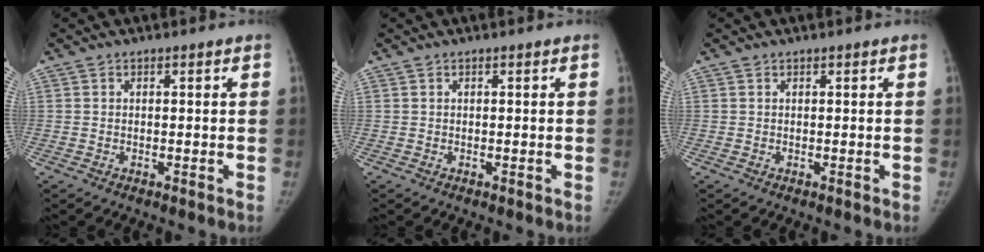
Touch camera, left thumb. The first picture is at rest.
{"total": 0.0}
{"total": 0.0}